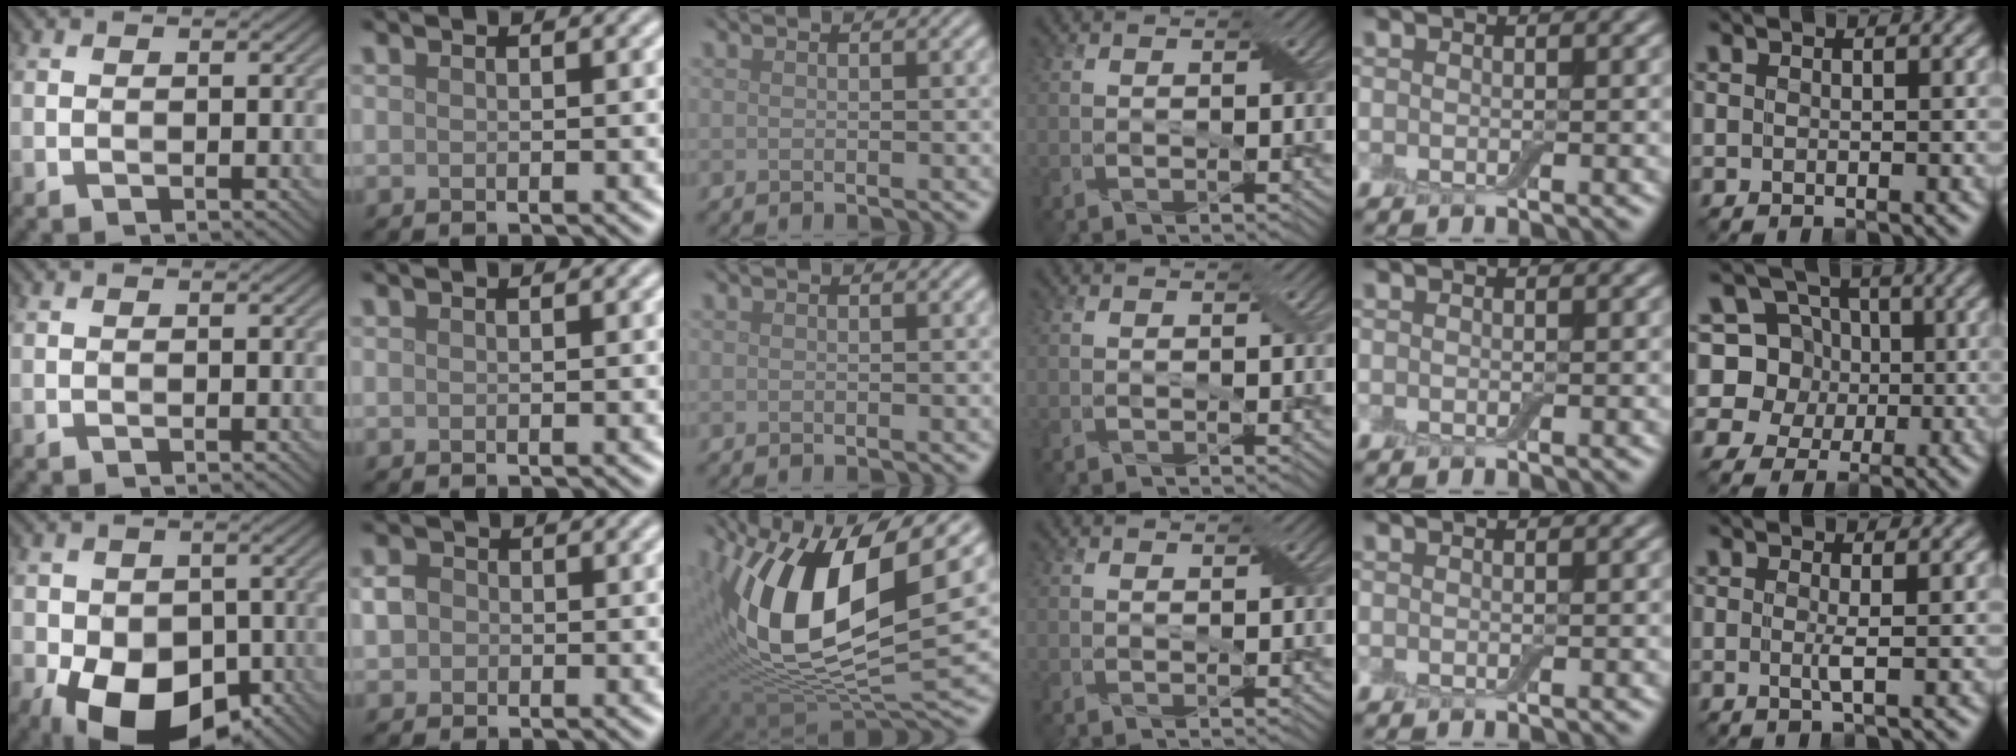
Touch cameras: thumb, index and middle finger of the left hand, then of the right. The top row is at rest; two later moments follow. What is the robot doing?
{"motion": "extract", "object": "airpods case & airpods"}